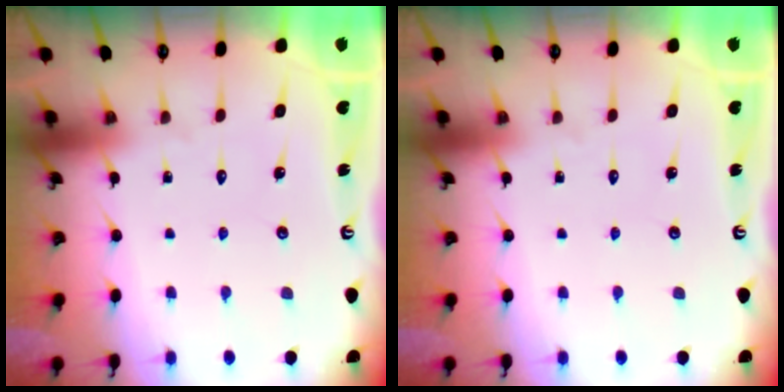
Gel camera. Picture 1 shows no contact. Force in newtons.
{"total": 0.0}